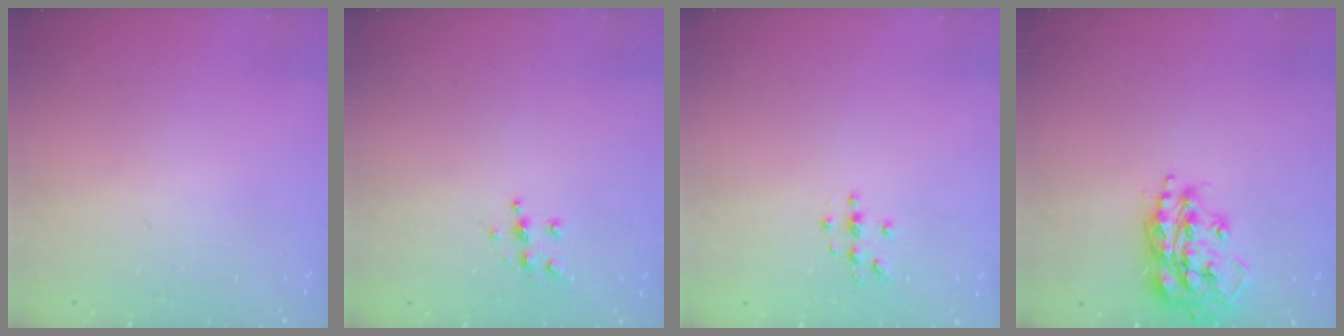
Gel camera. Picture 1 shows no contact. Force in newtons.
{"total": 6.4, "press": 6.4, "slide": 0.6}
{"total": 3.8, "press": 3.8, "slide": 0.4}
{"total": 17.0, "press": 16.9, "slide": 1.4}